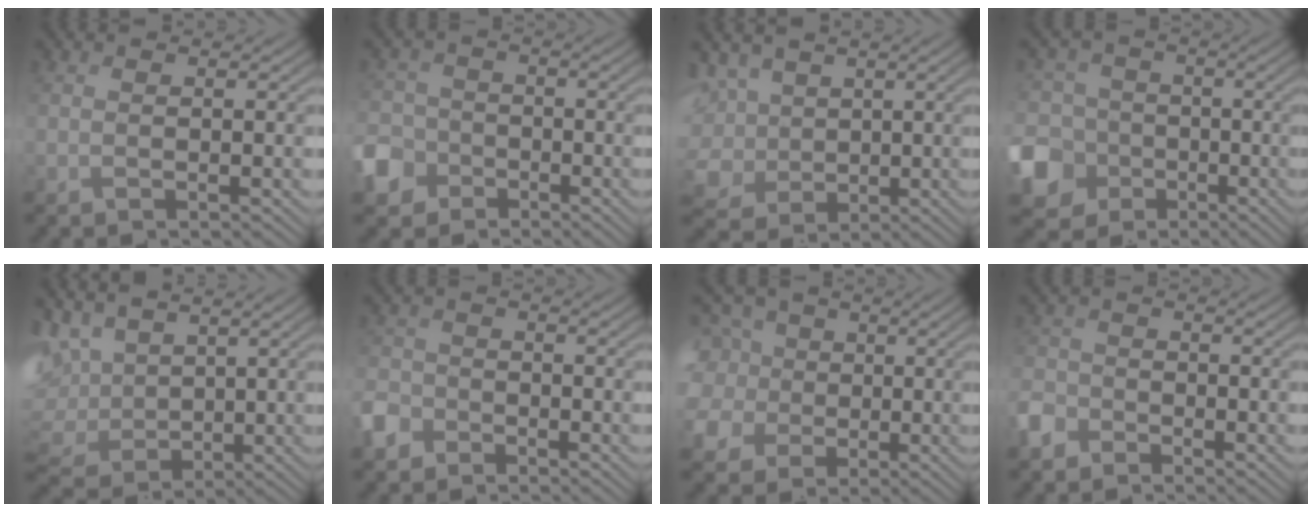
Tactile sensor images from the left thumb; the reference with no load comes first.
{"total": 7.2, "force": [-3.8, 5.6, 2.5], "torque": [-0.076, -0.011, -0.092]}
{"total": 6.0, "force": [0.1, 5.2, 2.9], "torque": [-0.110, -0.011, -0.007]}
{"total": 11.8, "force": [-4.2, 10.0, 4.5], "torque": [-0.146, -0.019, -0.103]}
{"total": 10.5, "force": [2.9, 6.9, 7.5], "torque": [-0.209, -0.010, 0.058]}
{"total": 4.2, "force": [-2.8, 2.9, 1.2], "torque": [-0.038, -0.002, -0.071]}
{"total": 11.1, "force": [0.0, 9.9, 5.1], "torque": [-0.188, 0.015, -0.027]}
{"total": 3.7, "force": [-2.7, 2.4, 1.0], "torque": [-0.032, -0.002, -0.068]}